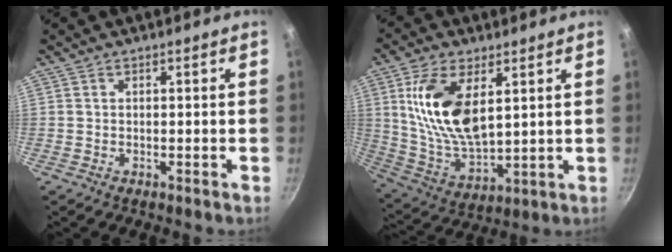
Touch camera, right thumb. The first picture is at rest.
{"total": 16.0, "force": [4.7, 8.1, 13.0], "torque": [-0.240, -0.028, 0.103]}